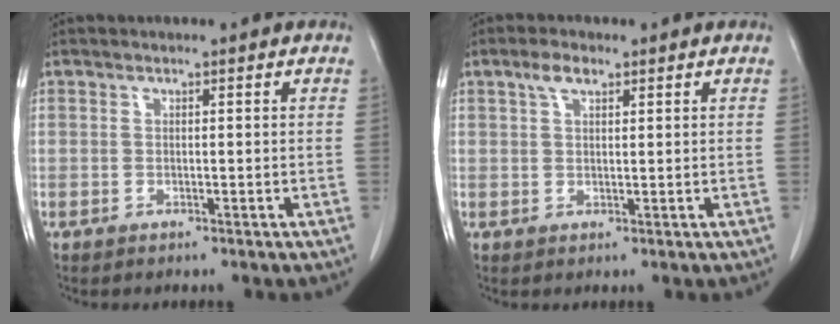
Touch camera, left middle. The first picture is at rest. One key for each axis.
{"total": 2.7, "fx": 1.7, "fy": 1.0, "fz": 1.8, "tx": -0.041, "ty": 0.008, "tz": 0.035}